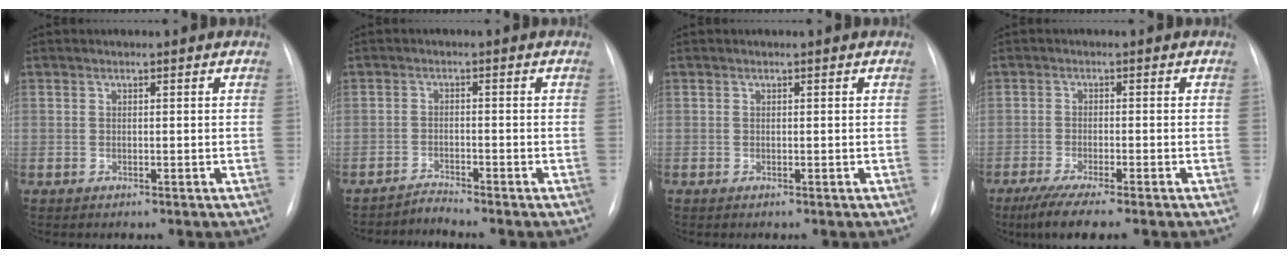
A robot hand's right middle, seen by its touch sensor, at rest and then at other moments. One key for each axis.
{"total": 2.4, "fx": -2.0, "fy": -0.9, "fz": -0.8, "tx": 0.015, "ty": -0.017, "tz": -0.035}
{"total": 0.0}
{"total": 7.2, "fx": -5.5, "fy": 0.1, "fz": 4.7, "tx": -0.078, "ty": -0.019, "tz": -0.086}